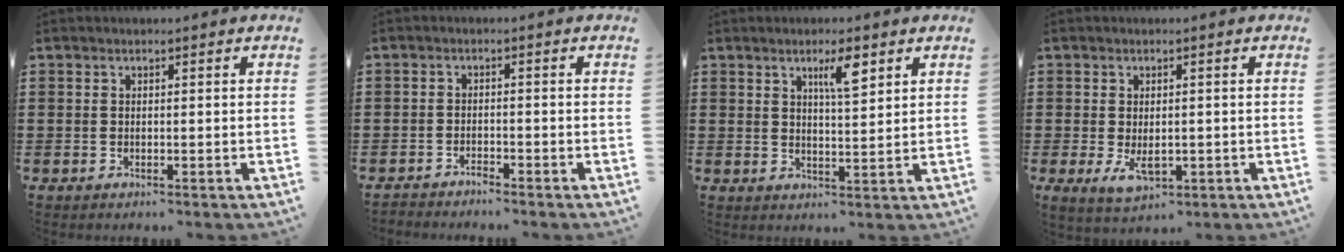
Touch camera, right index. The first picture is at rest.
{"total": 2.0, "force": [-2.0, 0.0, -0.3], "torque": [0.001, 0.005, -0.046]}
{"total": 4.5, "force": [2.7, 0.8, 3.6], "torque": [-0.061, -0.001, 0.040]}
{"total": 3.6, "force": [-0.6, 1.9, 3.0], "torque": [-0.053, -0.003, -0.012]}